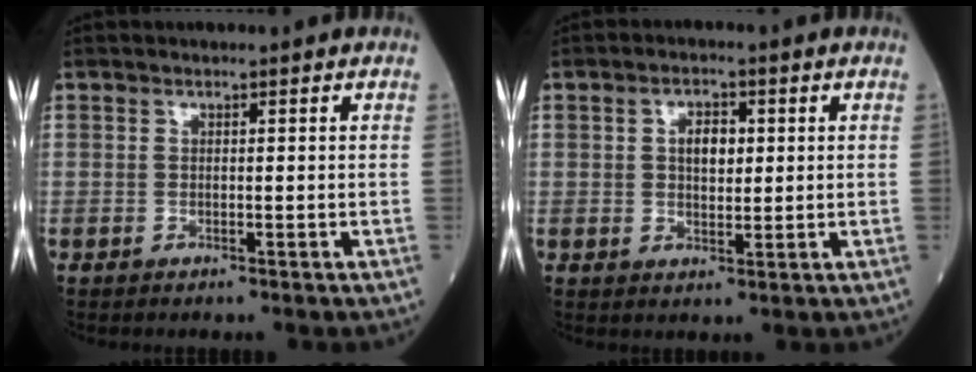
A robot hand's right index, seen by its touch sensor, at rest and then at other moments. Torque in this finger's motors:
{"motor_torque": [0.02, 0.00, 0.05, 0.07]}